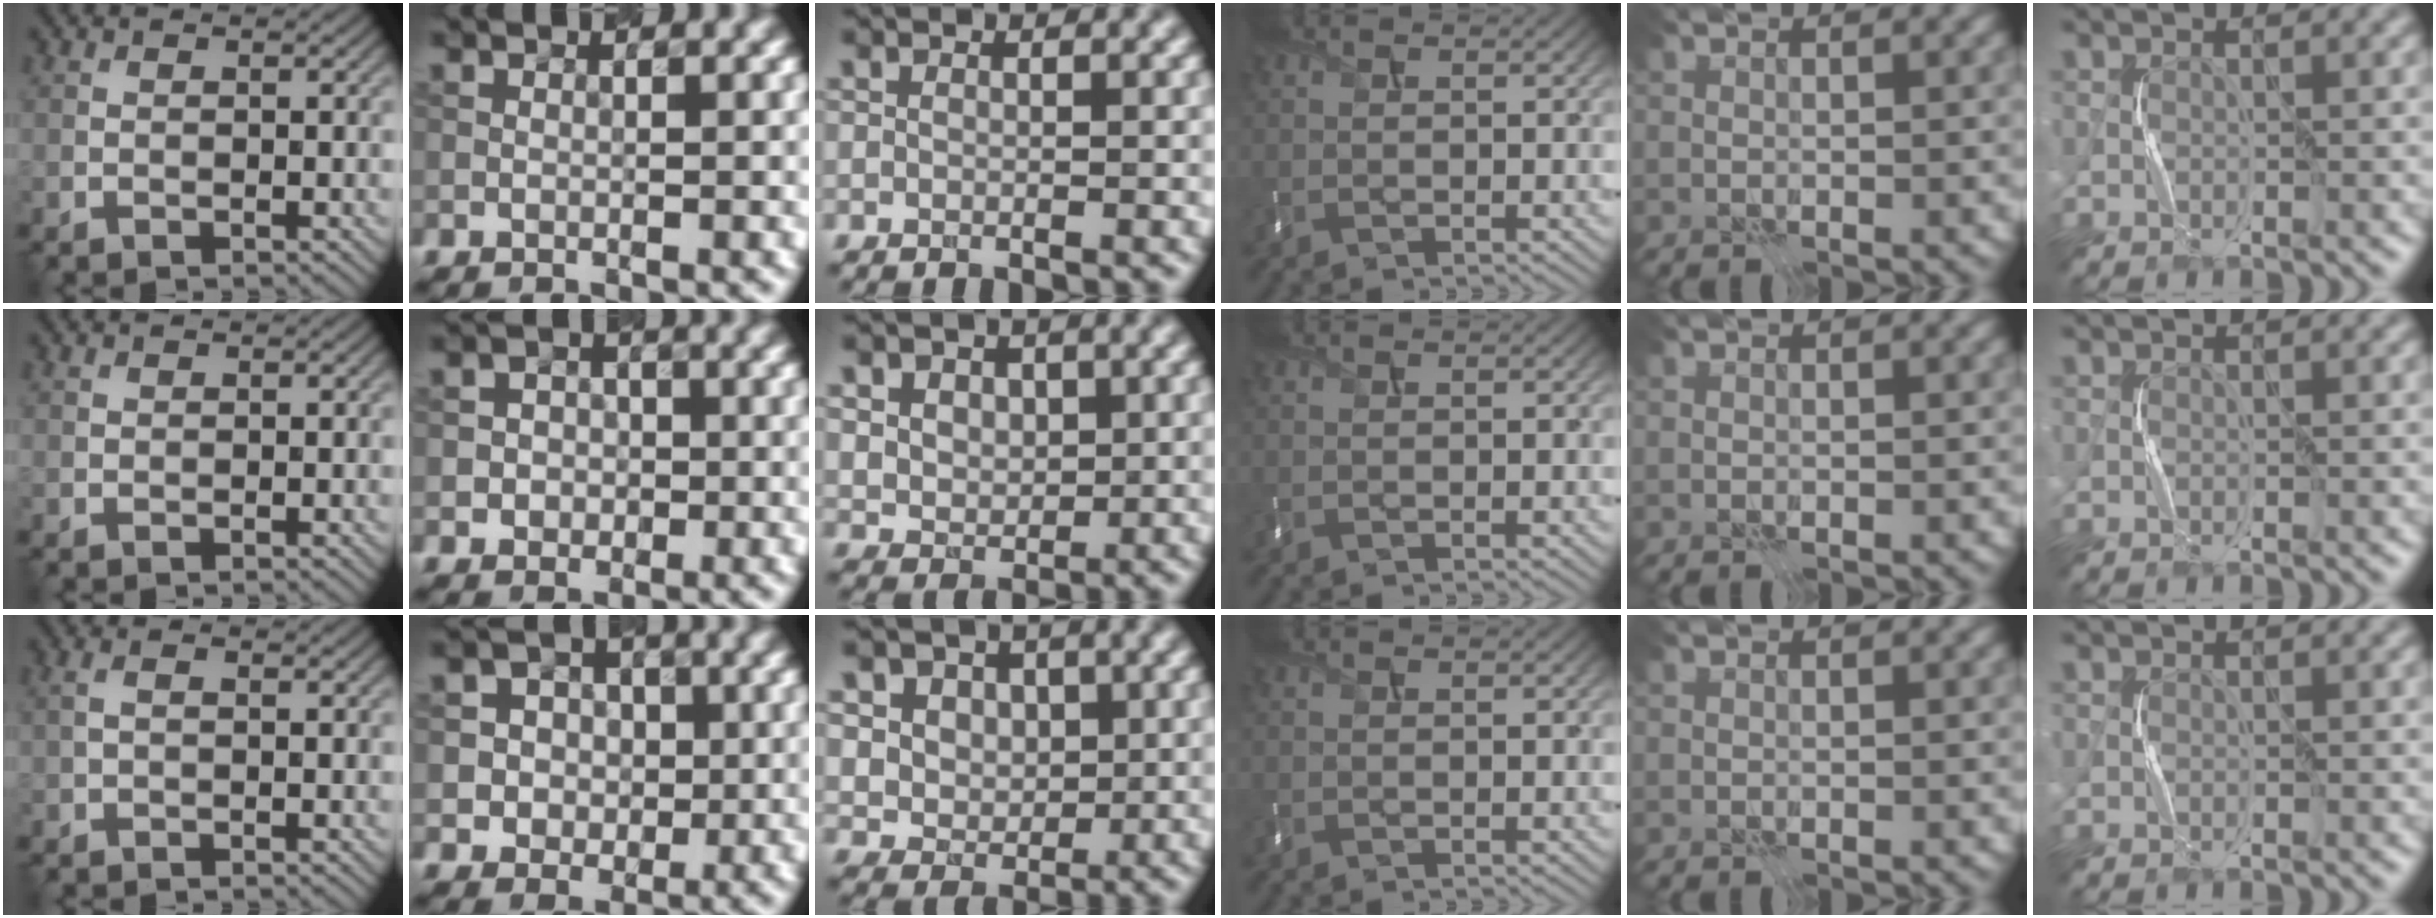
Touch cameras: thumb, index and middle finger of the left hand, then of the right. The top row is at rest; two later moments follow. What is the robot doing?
{"motion": "press", "object": "memory foam"}